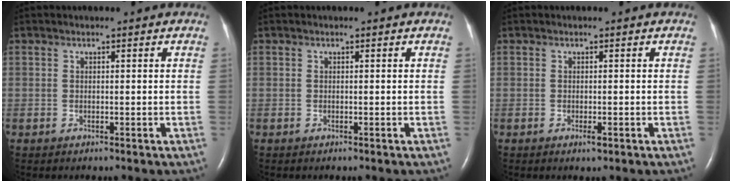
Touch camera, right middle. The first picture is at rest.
{"total": 0.0}
{"total": 0.9, "force": [-0.4, 0.2, 0.8], "torque": [-0.016, -0.002, -0.006]}